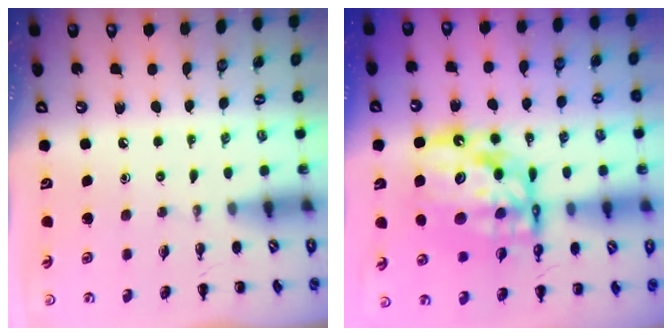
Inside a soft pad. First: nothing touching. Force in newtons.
{"total": 17.6, "press": 17.1, "slide": 4.4}